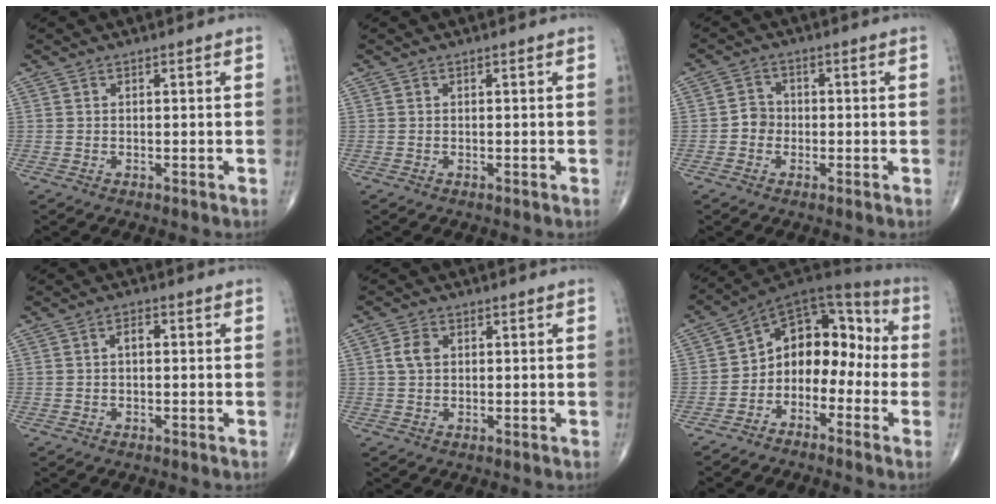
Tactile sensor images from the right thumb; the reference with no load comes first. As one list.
[{"total": 0.0}, {"total": 3.1, "force": [-0.8, 2.8, 1.1], "torque": [-0.002, 0.009, -0.023]}, {"total": 2.1, "force": [0.2, 1.2, 1.8], "torque": [-0.027, 0.007, 0.002]}, {"total": 3.2, "force": [0.6, 2.3, 2.2], "torque": [-0.043, 0.004, 0.010]}, {"total": 12.9, "force": [-2.9, 9.3, 8.4], "torque": [-0.077, 0.079, -0.064]}]